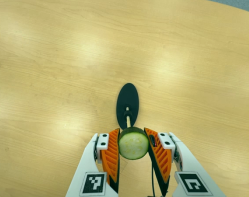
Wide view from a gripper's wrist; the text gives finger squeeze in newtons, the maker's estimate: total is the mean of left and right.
{"total": 11.7, "left": 10.8, "right": 12.5}